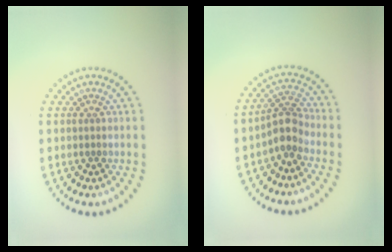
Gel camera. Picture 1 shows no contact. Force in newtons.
{"total": 2.8, "press": 2.2, "slide": 1.7}